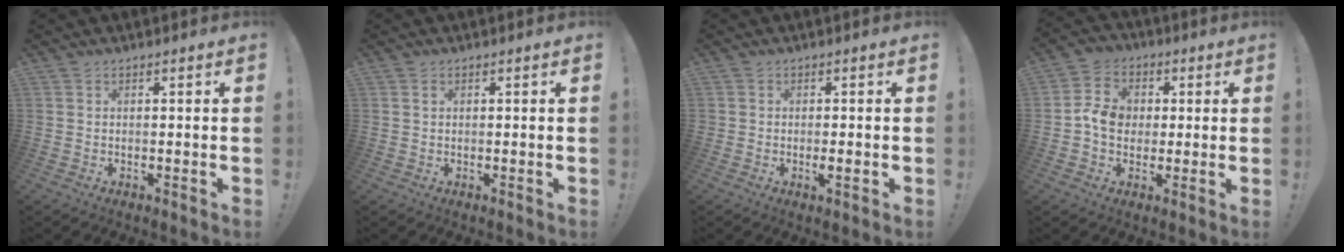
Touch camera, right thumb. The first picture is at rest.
{"total": 0.9, "force": [0.5, 0.5, 0.5], "torque": [-0.010, 0.001, 0.009]}
{"total": 2.0, "force": [-0.5, 0.7, 1.8], "torque": [-0.026, 0.000, -0.009]}
{"total": 8.9, "force": [0.0, 7.8, 4.3], "torque": [-0.058, 0.020, 0.007]}